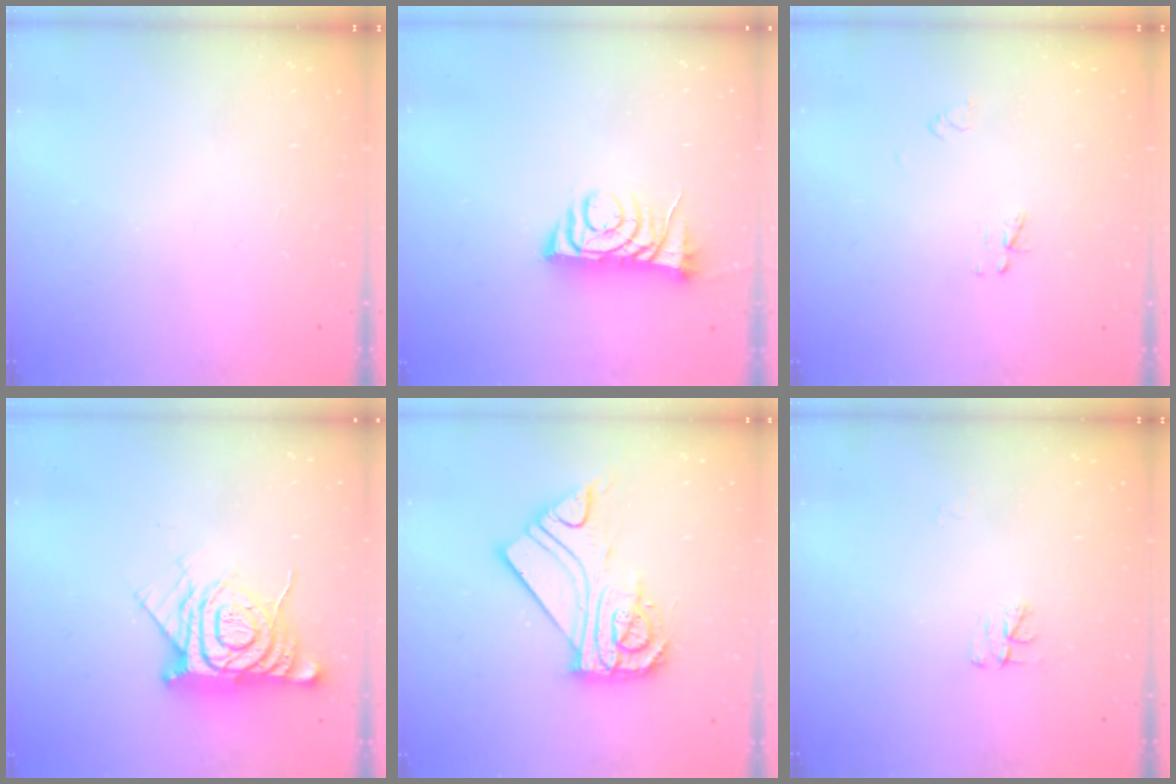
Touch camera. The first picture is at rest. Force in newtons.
{"total": 7.1, "press": 7.0, "slide": 0.9}
{"total": 2.3, "press": 2.2, "slide": 0.2}
{"total": 13.0, "press": 13.0, "slide": 1.0}
{"total": 13.6, "press": 13.6, "slide": 0.7}
{"total": 3.9, "press": 3.9, "slide": 0.2}